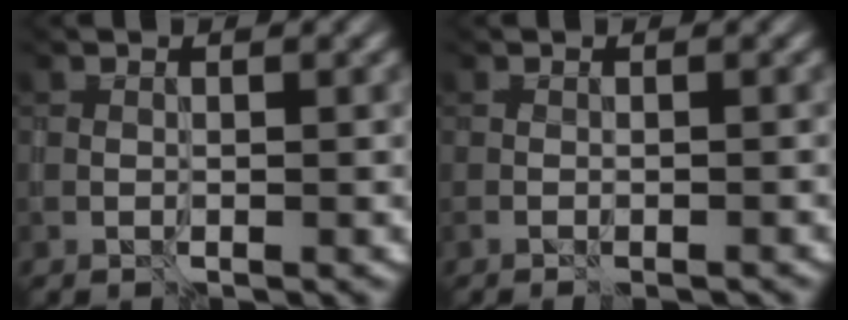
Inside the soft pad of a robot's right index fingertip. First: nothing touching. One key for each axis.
{"total": 0.7, "fx": -0.6, "fy": 0.0, "fz": 0.3, "tx": -0.002, "ty": 0.001, "tz": -0.007}